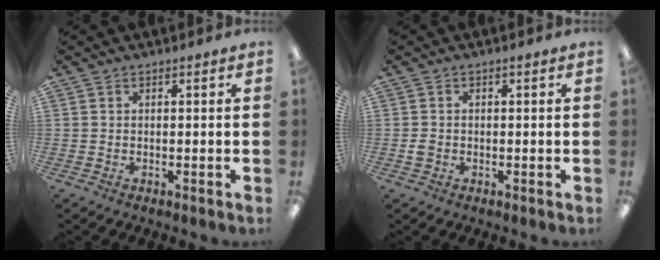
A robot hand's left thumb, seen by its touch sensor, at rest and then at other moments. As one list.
[{"total": 1.3, "force": [-0.3, 1.1, 0.7], "torque": [-0.013, 0.004, -0.007]}]